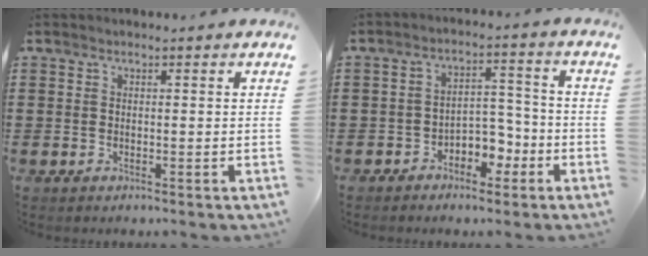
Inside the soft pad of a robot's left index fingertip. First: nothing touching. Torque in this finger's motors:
{"motor_torque": [0.43, 0.47, 0.12, 0.04]}